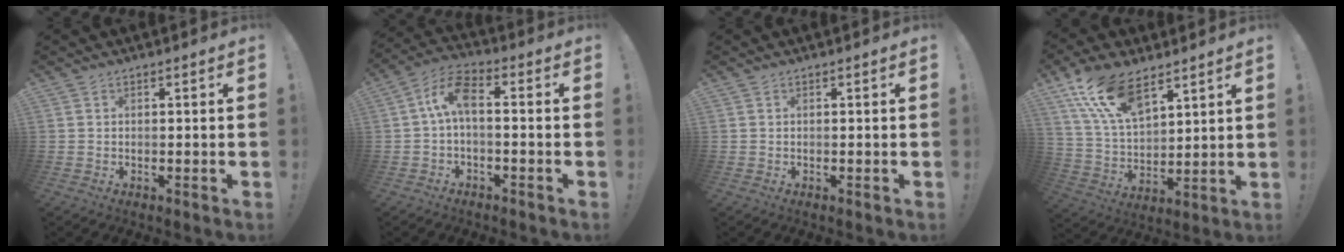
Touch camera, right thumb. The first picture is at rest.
{"total": 8.2, "force": [0.3, 3.5, 7.4], "torque": [-0.146, 0.008, 0.008]}
{"total": 0.0}
{"total": 15.7, "force": [10.5, 6.8, 9.5], "torque": [-0.193, -0.057, 0.196]}